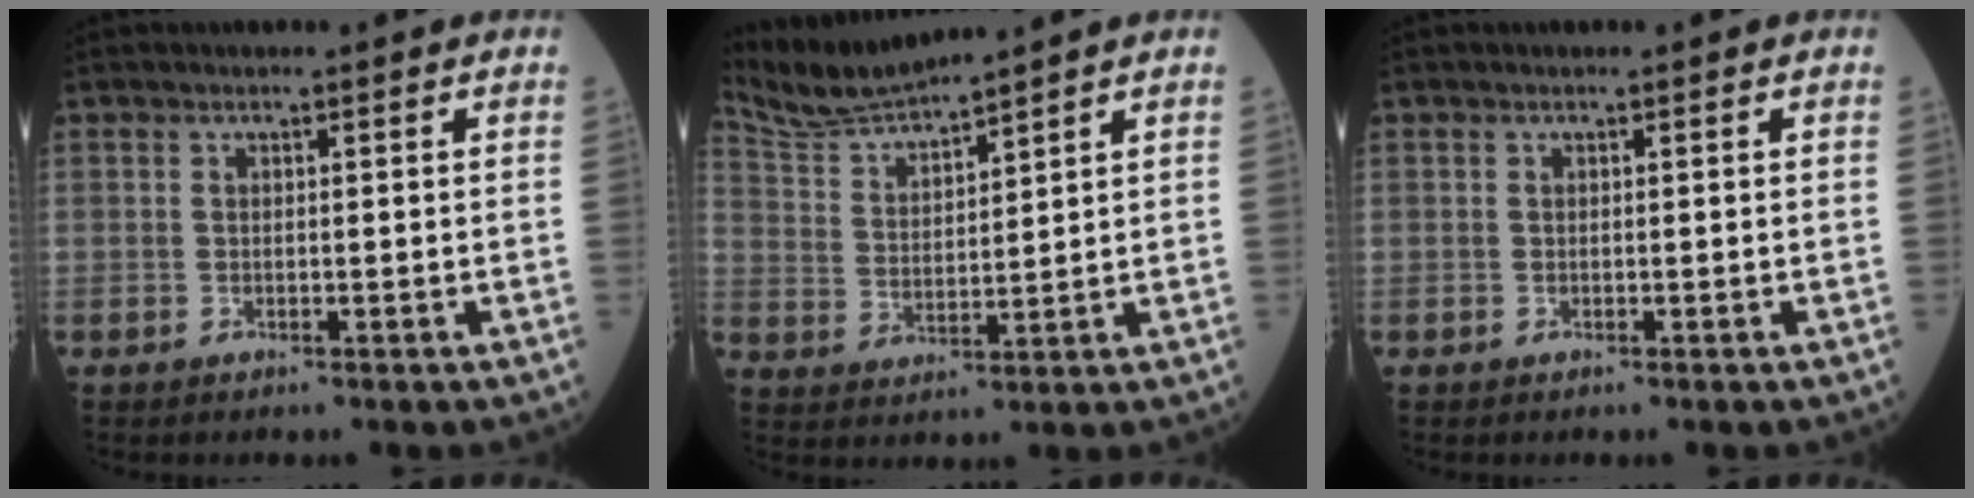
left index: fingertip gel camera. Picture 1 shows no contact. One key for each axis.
{"total": 6.9, "fx": 6.7, "fy": -1.2, "fz": 0.6, "tx": -0.037, "ty": 0.005, "tz": 0.151}
{"total": 0.0}